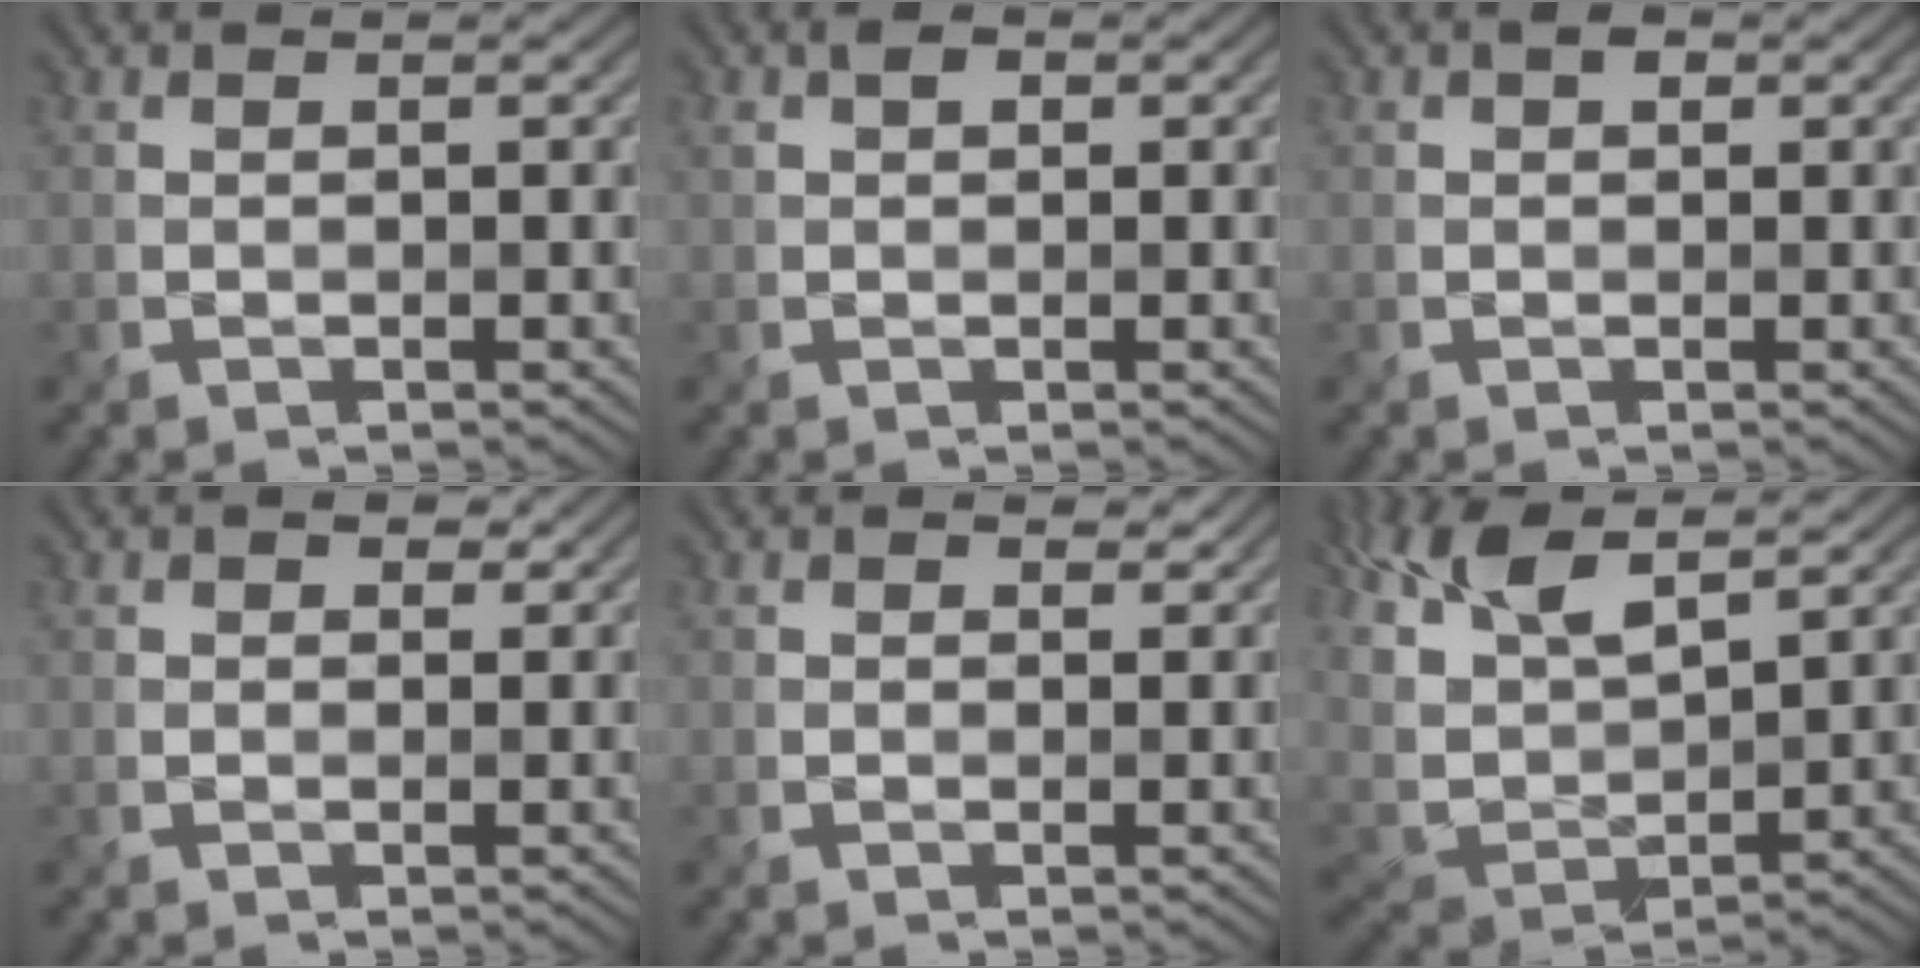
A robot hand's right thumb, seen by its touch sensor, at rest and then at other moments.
{"total": 2.0, "force": [0.7, 1.3, 1.3], "torque": [-0.024, 0.004, 0.008]}
{"total": 1.2, "force": [0.5, 0.8, 0.8], "torque": [-0.011, 0.001, 0.004]}
{"total": 2.2, "force": [1.2, 1.7, 0.9], "torque": [-0.019, -0.001, 0.016]}
{"total": 1.7, "force": [1.1, 1.2, 0.5], "torque": [-0.012, -0.001, 0.015]}
{"total": 12.1, "force": [8.0, 4.3, 8.0], "torque": [-0.205, 0.027, 0.150]}